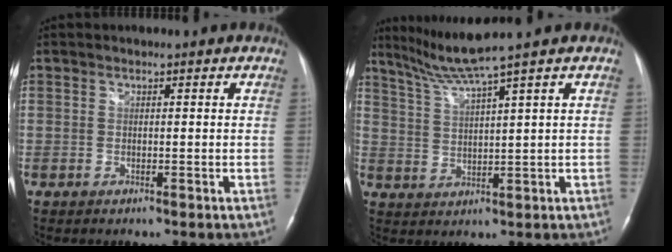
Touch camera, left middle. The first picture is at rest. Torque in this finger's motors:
{"motor_torque": [0.10, -0.09, -0.08, 0.02]}